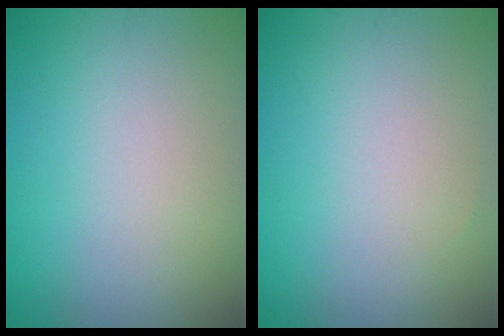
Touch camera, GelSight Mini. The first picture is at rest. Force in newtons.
{"total": 0.0}